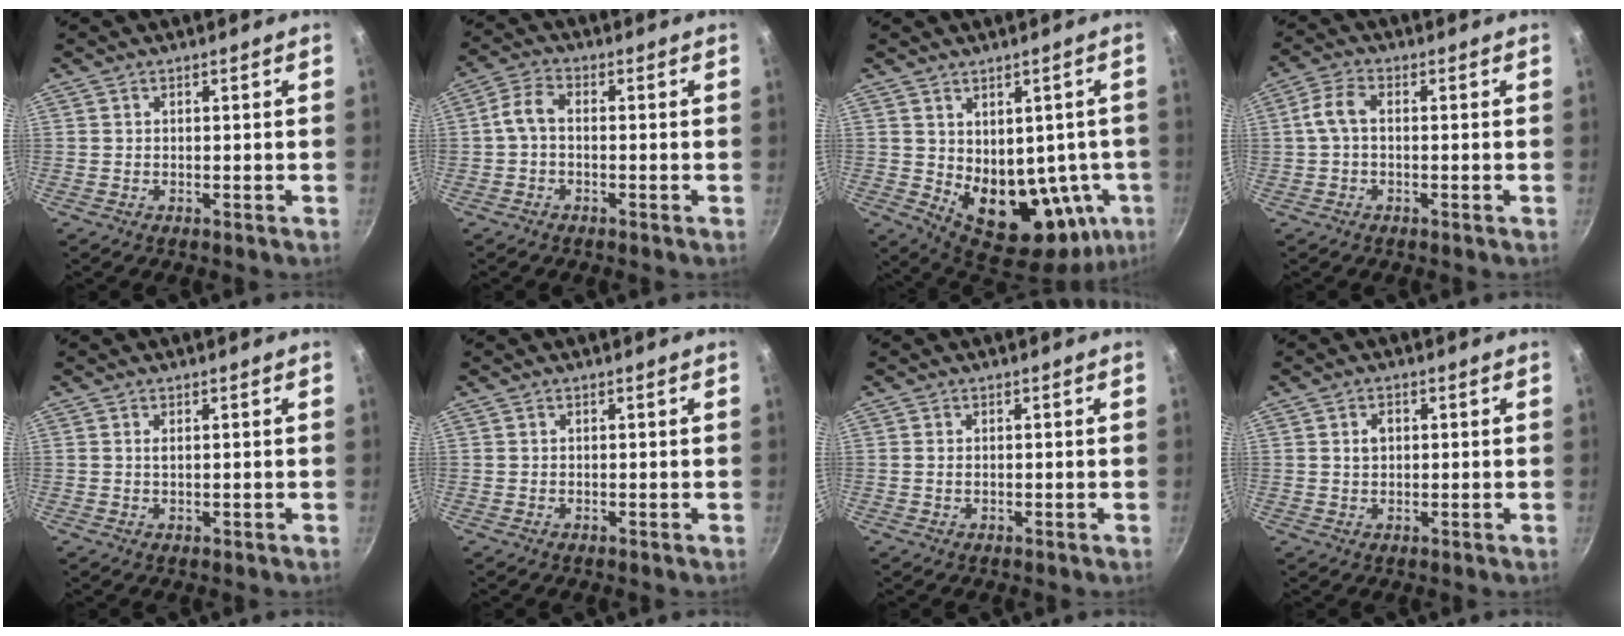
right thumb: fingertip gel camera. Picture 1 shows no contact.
{"total": 4.2, "force": [-0.7, 2.4, 3.4], "torque": [-0.074, 0.022, -0.023]}
{"total": 17.8, "force": [-1.0, 11.6, 13.5], "torque": [-0.135, -0.020, 0.018]}
{"total": 4.5, "force": [0.0, 2.5, 3.8], "torque": [-0.085, 0.019, -0.007]}
{"total": 0.8, "force": [0.2, 0.2, 0.8], "torque": [-0.013, -0.001, 0.004]}
{"total": 0.0}
{"total": 0.7, "force": [0.1, 0.4, 0.5], "torque": [-0.009, 0.001, 0.001]}
{"total": 2.5, "force": [0.5, 1.8, 1.6], "torque": [-0.020, 0.002, 0.008]}